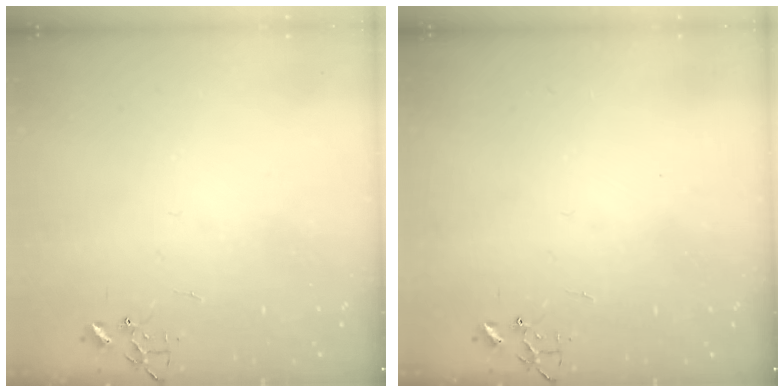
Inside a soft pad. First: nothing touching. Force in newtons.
{"total": 0.0}